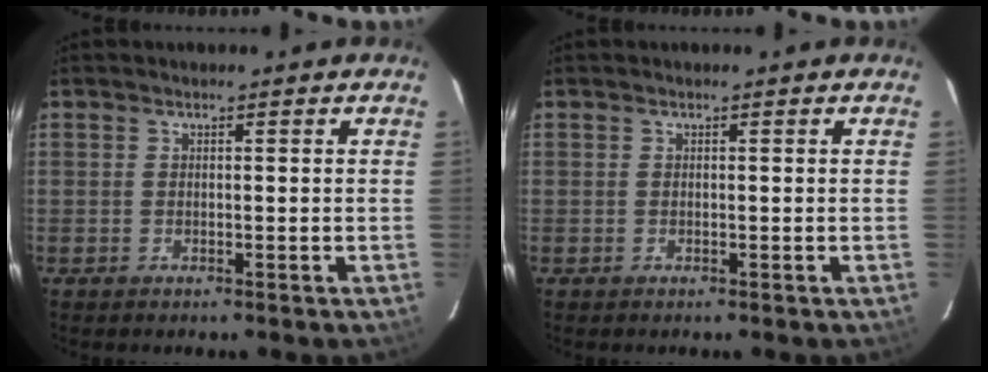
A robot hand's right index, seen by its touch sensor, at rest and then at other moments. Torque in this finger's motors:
{"motor_torque": [0.00, 0.00, 0.00, 0.00]}